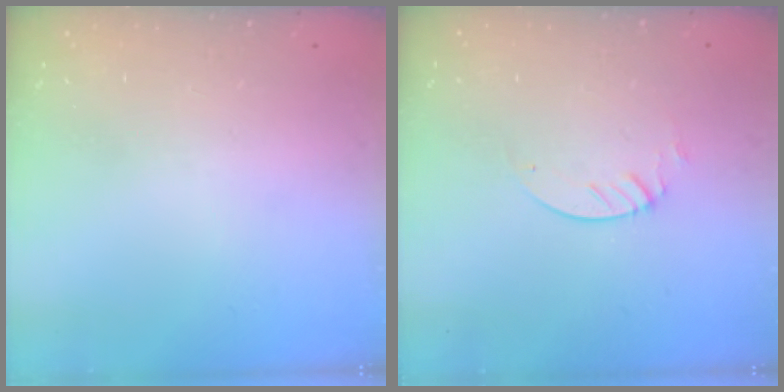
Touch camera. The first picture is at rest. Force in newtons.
{"total": 2.3, "press": 2.3, "slide": 0.2}